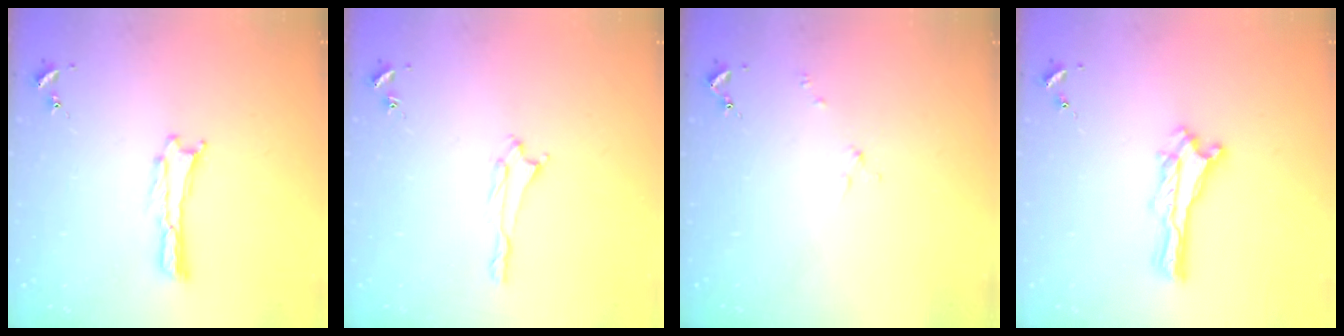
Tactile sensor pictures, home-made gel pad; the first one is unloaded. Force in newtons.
{"total": 1.3, "press": 1.3, "slide": 0.1}
{"total": 1.7, "press": 1.7, "slide": 0.3}
{"total": 0.0}